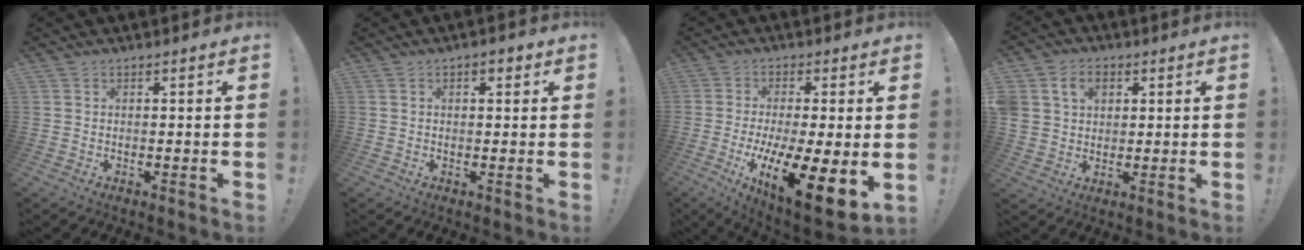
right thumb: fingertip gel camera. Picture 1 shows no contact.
{"total": 2.5, "force": [1.0, 1.5, 1.8], "torque": [-0.019, 0.001, 0.015]}
{"total": 15.4, "force": [-5.1, 3.3, 14.2], "torque": [-0.217, 0.013, -0.073]}
{"total": 8.0, "force": [3.1, 6.4, 3.6], "torque": [-0.058, 0.000, 0.063]}